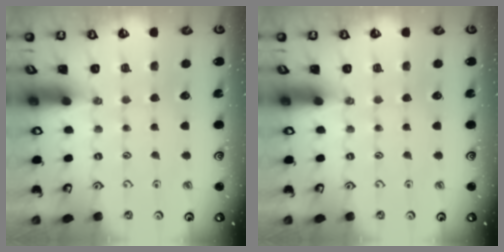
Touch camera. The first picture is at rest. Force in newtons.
{"total": 0.0}